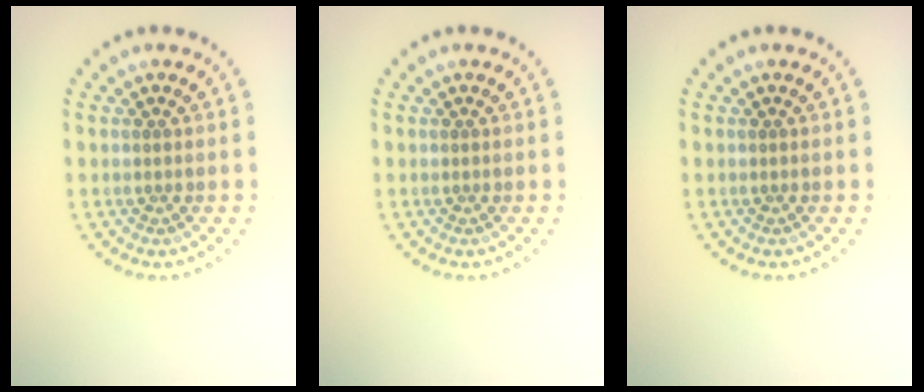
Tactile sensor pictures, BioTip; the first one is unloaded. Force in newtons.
{"total": 0.0}
{"total": 0.0}